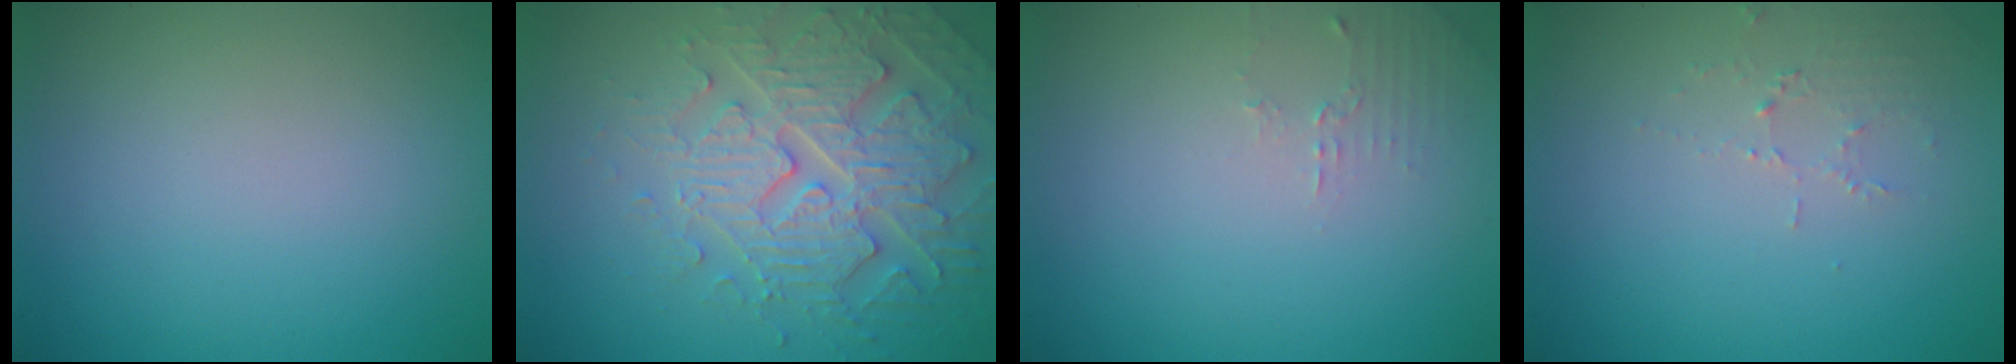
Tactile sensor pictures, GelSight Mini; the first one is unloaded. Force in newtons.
{"total": 5.2, "press": 5.0, "slide": 1.4}
{"total": 1.2, "press": 1.2, "slide": 0.4}
{"total": 1.5, "press": 1.5, "slide": 0.2}